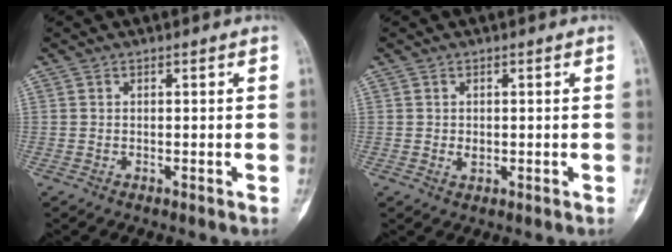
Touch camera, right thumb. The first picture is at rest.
{"total": 1.5, "force": [0.0, 1.1, 1.0], "torque": [-0.012, -0.001, 0.003]}